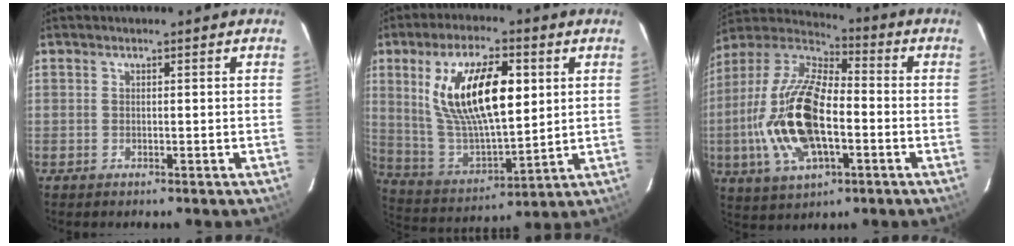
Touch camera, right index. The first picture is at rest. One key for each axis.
{"total": 19.2, "fx": 5.8, "fy": 7.5, "fz": 16.8, "tx": -0.314, "ty": 0.005, "tz": 0.118}
{"total": 20.7, "fx": -4.1, "fy": 9.4, "fz": 18.0, "tx": -0.380, "ty": -0.003, "tz": -0.079}